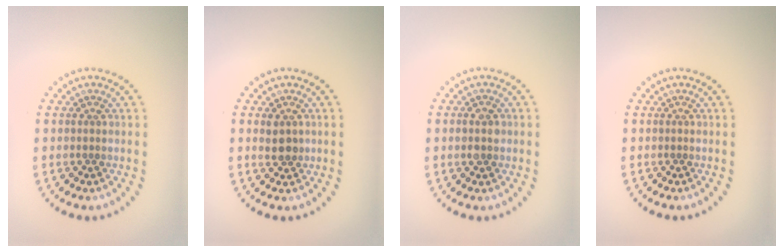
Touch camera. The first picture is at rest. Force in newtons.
{"total": 1.7, "press": 1.6, "slide": 0.5}
{"total": 1.9, "press": 1.9, "slide": 0.1}
{"total": 0.0}